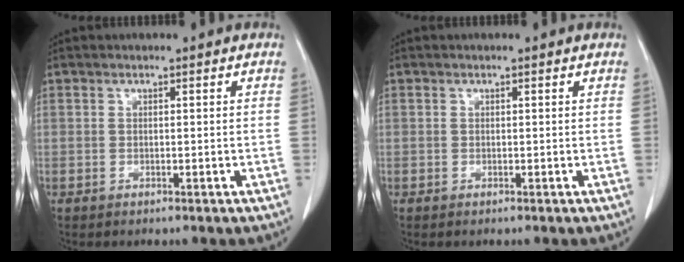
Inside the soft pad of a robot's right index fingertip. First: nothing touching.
{"total": 0.0}